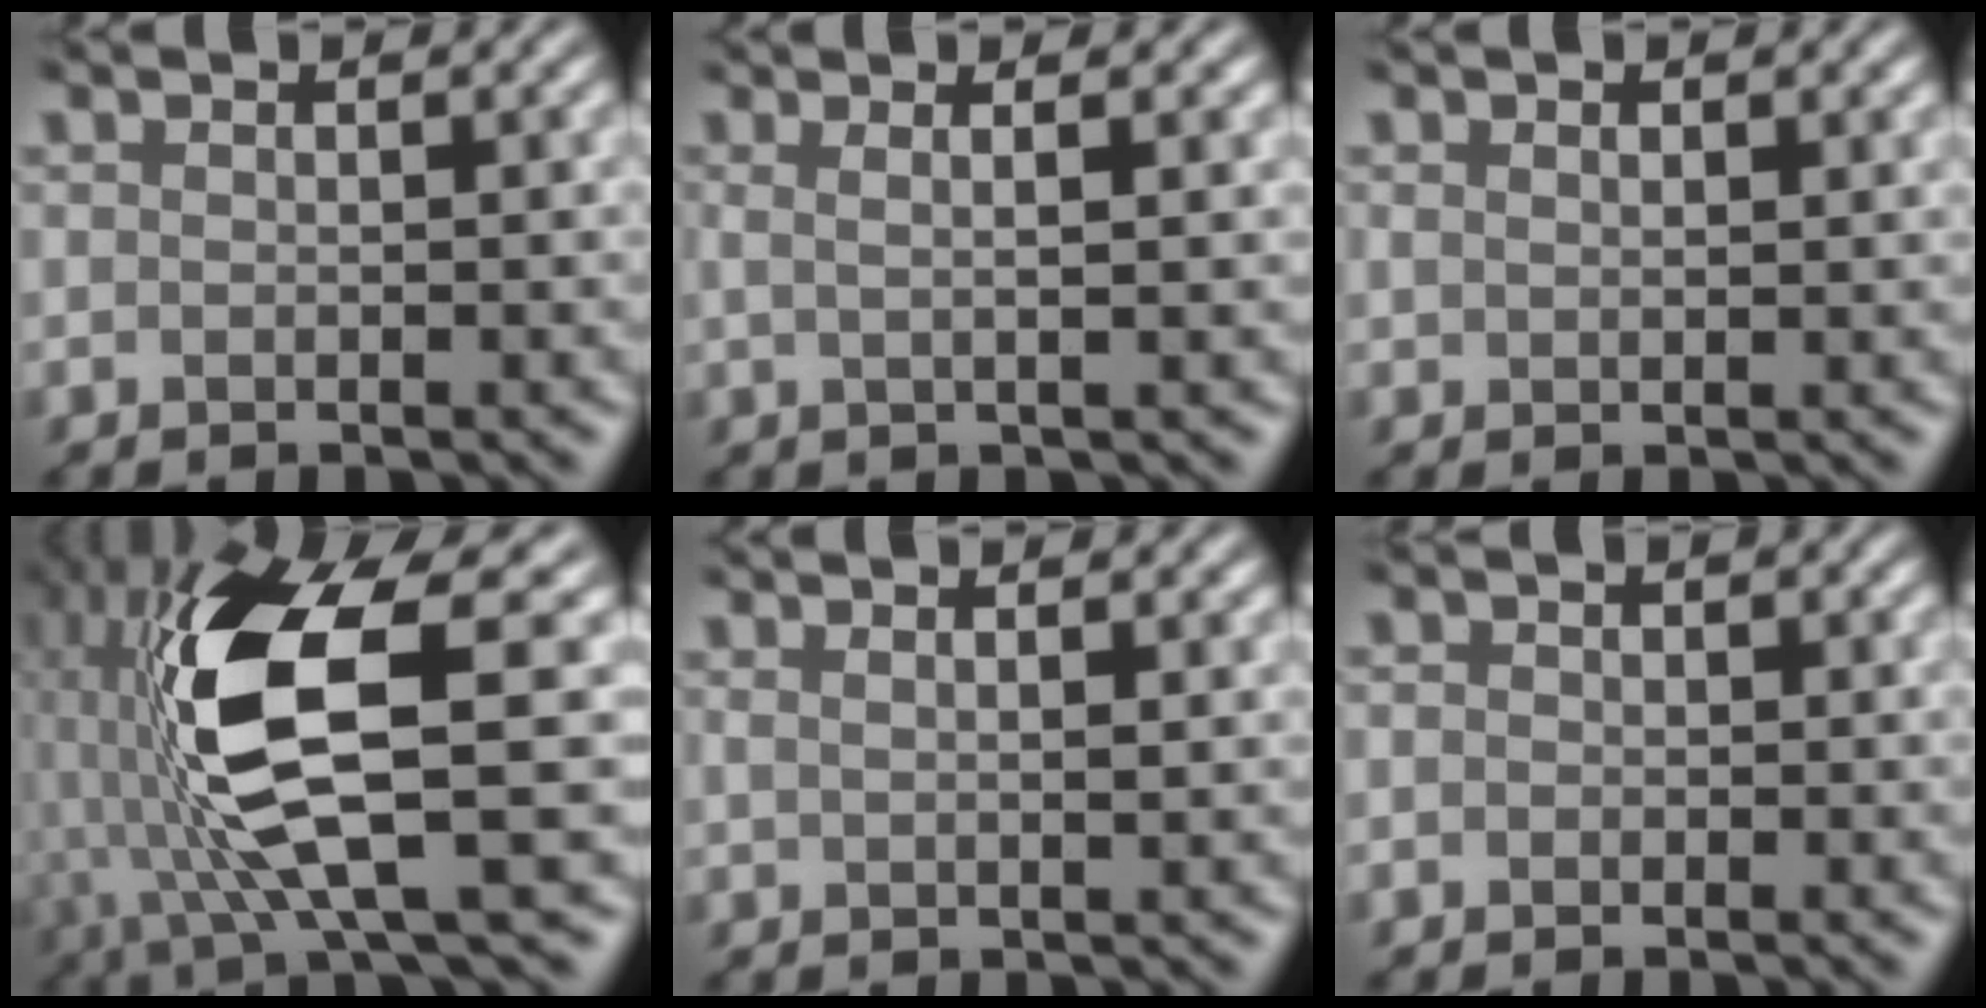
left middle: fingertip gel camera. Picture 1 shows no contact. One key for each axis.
{"total": 1.8, "fx": 1.3, "fy": 0.5, "fz": 1.2, "tx": 0.000, "ty": -0.015, "tz": 0.007}
{"total": 1.1, "fx": 1.0, "fy": 0.5, "fz": -0.1, "tx": 0.015, "ty": 0.002, "tz": 0.006}
{"total": 12.2, "fx": 1.9, "fy": 4.0, "fz": 11.3, "tx": -0.239, "ty": -0.016, "tz": 0.039}
{"total": 1.5, "fx": 1.3, "fy": 0.4, "fz": 0.4, "tx": 0.017, "ty": -0.008, "tz": 0.008}
{"total": 0.7, "fx": 0.0, "fy": 0.3, "fz": -0.6, "tx": 0.011, "ty": -0.001, "tz": -0.004}